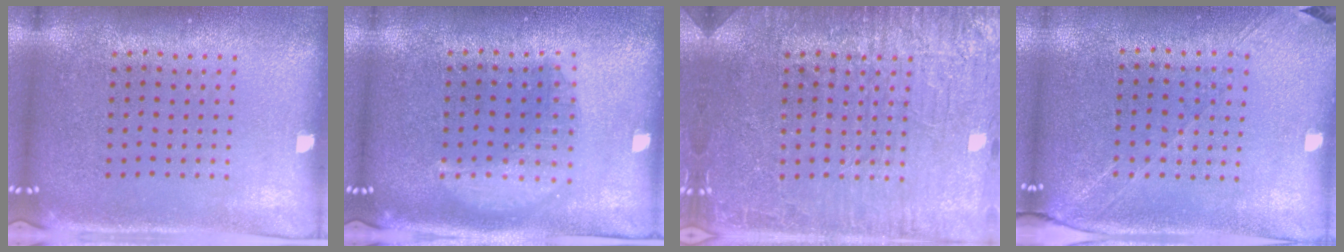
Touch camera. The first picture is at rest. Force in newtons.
{"total": 1.4, "press": 1.4, "slide": 0.2}
{"total": 6.3, "press": 6.2, "slide": 1.0}
{"total": 1.3, "press": 1.2, "slide": 0.6}